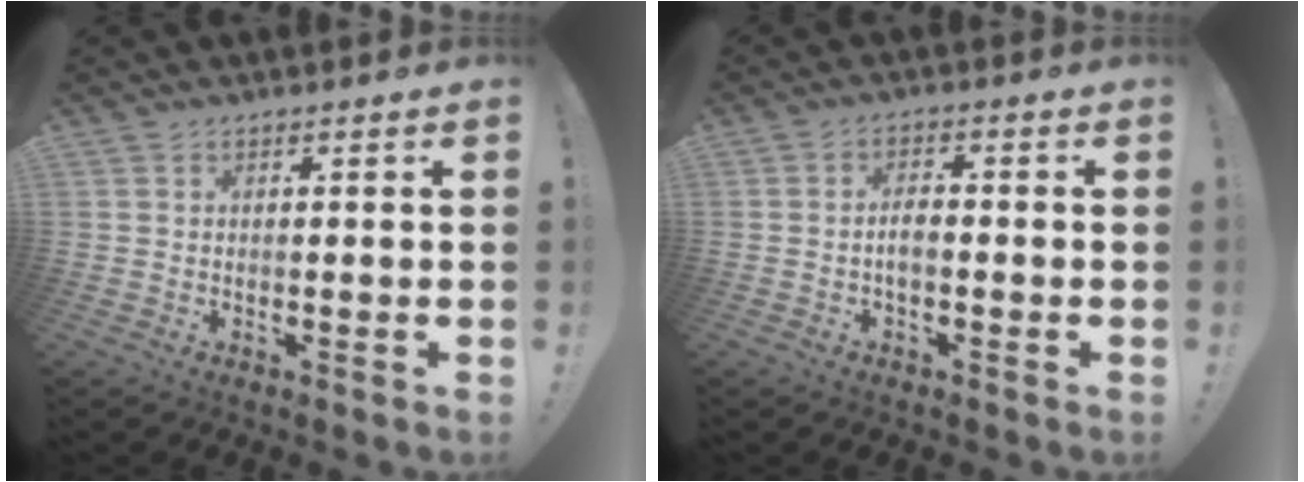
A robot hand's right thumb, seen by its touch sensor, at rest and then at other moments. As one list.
[{"total": 3.8, "force": [-1.1, 1.8, 3.2], "torque": [-0.056, 0.000, -0.024]}]